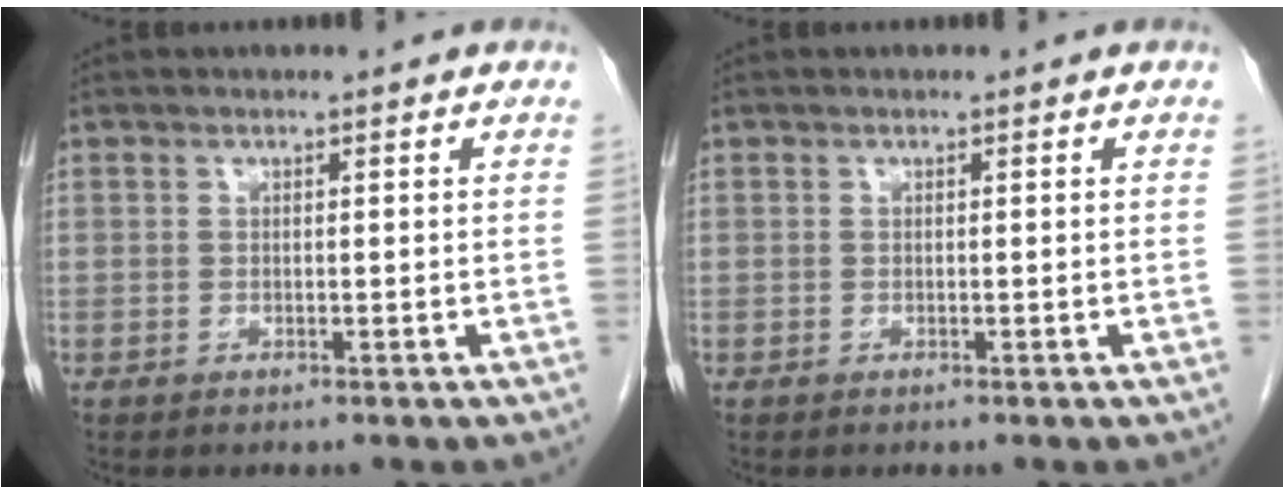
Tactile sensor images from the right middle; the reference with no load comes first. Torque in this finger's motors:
{"motor_torque": [-0.06, 0.05, -0.01, 0.00]}